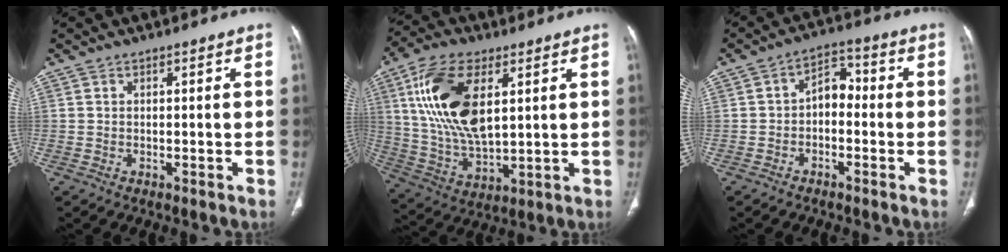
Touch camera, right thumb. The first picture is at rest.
{"total": 17.7, "force": [5.4, 8.6, 14.5], "torque": [-0.281, -0.015, 0.108]}
{"total": 5.6, "force": [-1.1, 3.8, 4.0], "torque": [-0.046, 0.033, -0.031]}